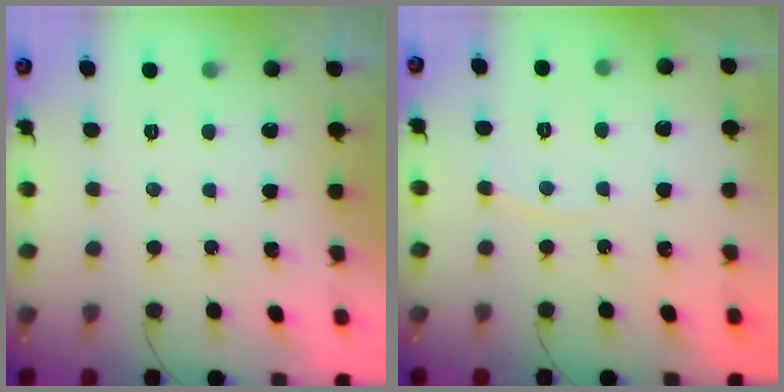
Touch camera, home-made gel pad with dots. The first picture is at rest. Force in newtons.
{"total": 2.7, "press": 2.7, "slide": 0.4}